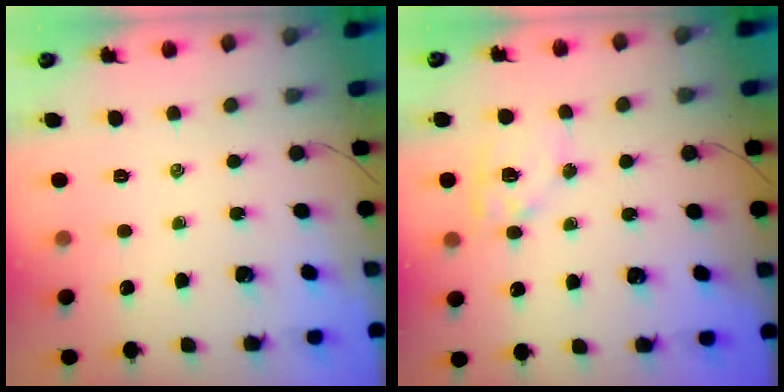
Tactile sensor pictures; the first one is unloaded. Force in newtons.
{"total": 10.4, "press": 10.3, "slide": 1.5}